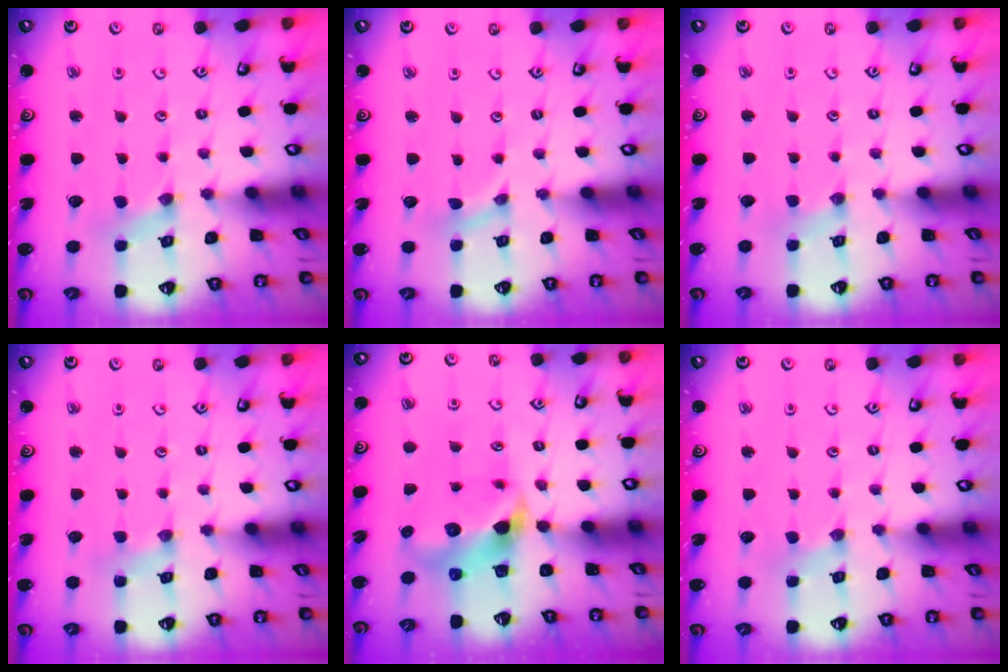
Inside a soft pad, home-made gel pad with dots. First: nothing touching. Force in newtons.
{"total": 0.0}
{"total": 1.8, "press": 1.8, "slide": 0.3}
{"total": 1.3, "press": 1.2, "slide": 0.2}
{"total": 7.0, "press": 7.0, "slide": 1.1}
{"total": 0.0}